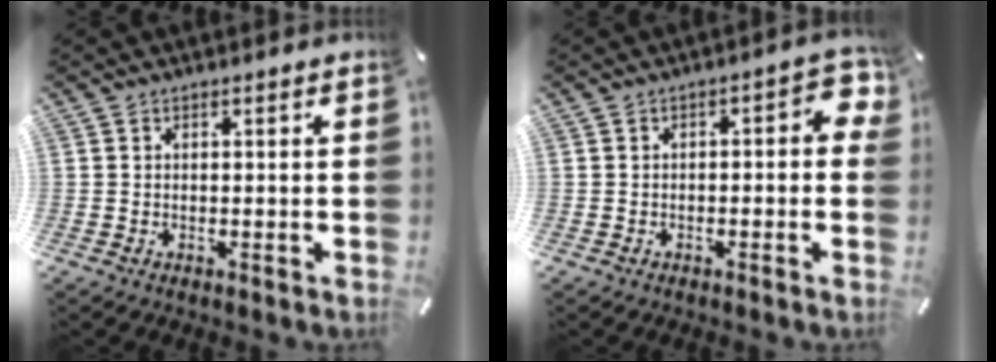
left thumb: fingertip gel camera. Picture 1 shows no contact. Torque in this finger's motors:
{"motor_torque": [0.28, -0.36, 0.29, 0.15, 0.04]}